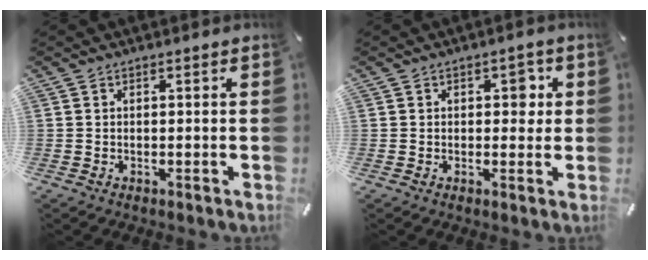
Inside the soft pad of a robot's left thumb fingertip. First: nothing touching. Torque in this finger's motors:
{"motor_torque": [0.67, 0.89, 0.35, -0.23, 0.02]}